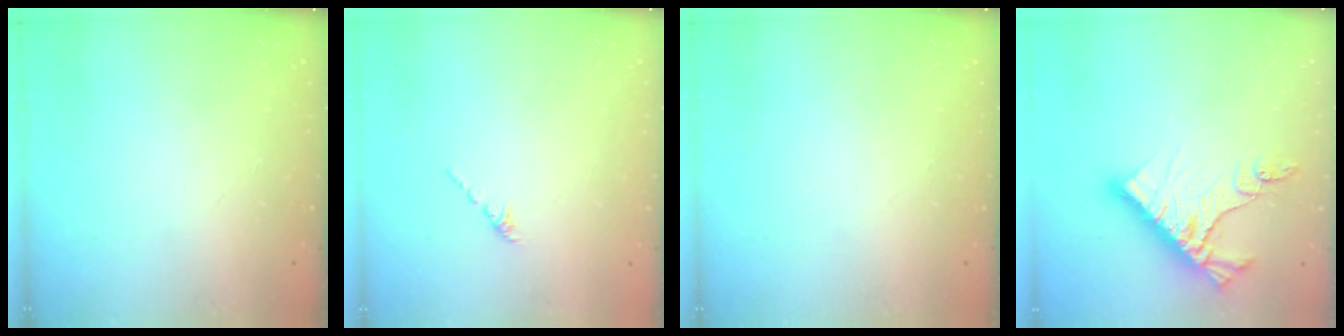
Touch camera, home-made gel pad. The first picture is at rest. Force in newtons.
{"total": 1.6, "press": 1.5, "slide": 0.6}
{"total": 0.0}
{"total": 11.8, "press": 11.8, "slide": 1.1}